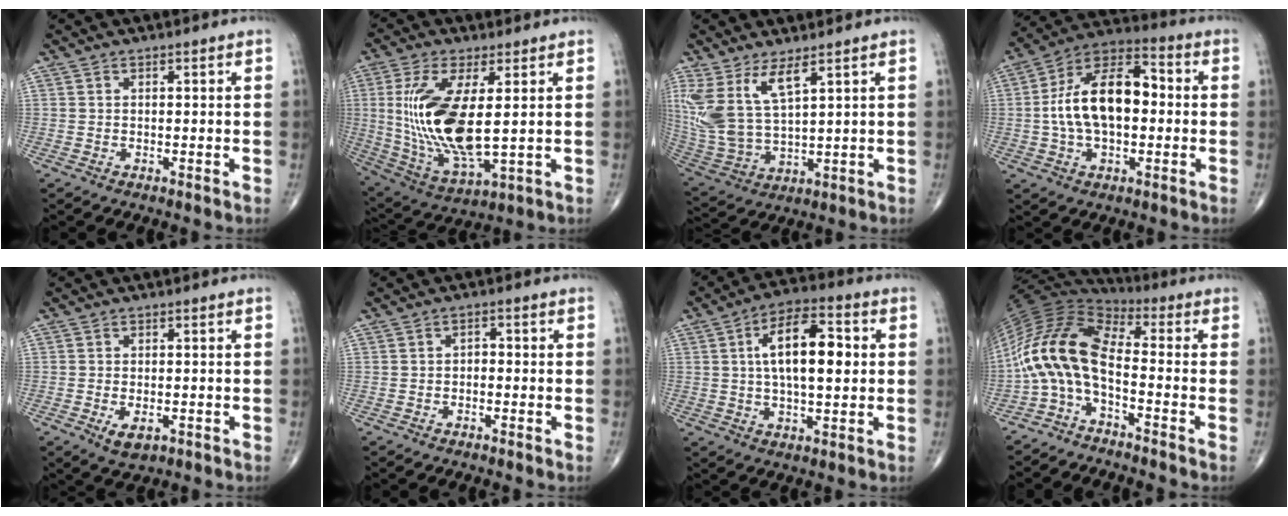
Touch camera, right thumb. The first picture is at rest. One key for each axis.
{"total": 17.7, "fx": 1.6, "fy": 6.7, "fz": 16.3, "tx": -0.343, "ty": -0.022, "tz": 0.045}
{"total": 12.0, "fx": 6.0, "fy": 4.4, "fz": 9.5, "tx": -0.212, "ty": -0.032, "tz": 0.138}
{"total": 16.9, "fx": 0.1, "fy": 9.4, "fz": 14.0, "tx": -0.236, "ty": 0.035, "tz": -0.009}
{"total": 3.8, "fx": -1.4, "fy": 2.0, "fz": 2.9, "tx": -0.048, "ty": -0.002, "tz": -0.015}
{"total": 1.6, "fx": -0.5, "fy": 1.1, "fz": 1.0, "tx": -0.007, "ty": 0.010, "tz": -0.013}
{"total": 13.8, "fx": 2.0, "fy": 6.1, "fz": 12.3, "tx": -0.195, "ty": 0.014, "tz": 0.029}
{"total": 12.3, "fx": -4.0, "fy": 5.5, "fz": 10.3, "tx": -0.212, "ty": 0.069, "tz": -0.092}